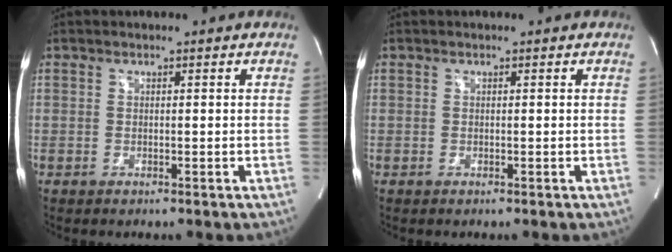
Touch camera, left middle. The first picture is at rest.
{"total": 0.0}